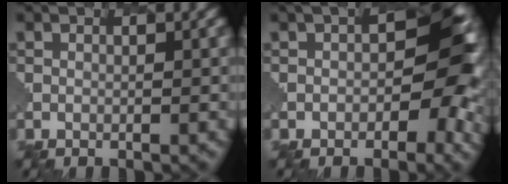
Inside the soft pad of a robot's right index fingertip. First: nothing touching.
{"total": 5.3, "force": [0.5, 3.8, 3.7], "torque": [-0.048, 0.015, -0.025]}